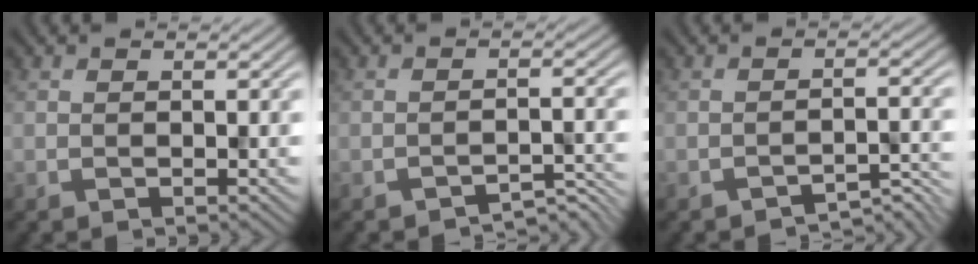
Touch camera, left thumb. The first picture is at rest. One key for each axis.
{"total": 2.8, "fx": -2.5, "fy": 0.5, "fz": 1.1, "tx": -0.013, "ty": 0.004, "tz": -0.038}
{"total": 3.0, "fx": -2.7, "fy": 0.5, "fz": 1.3, "tx": -0.017, "ty": 0.005, "tz": -0.040}